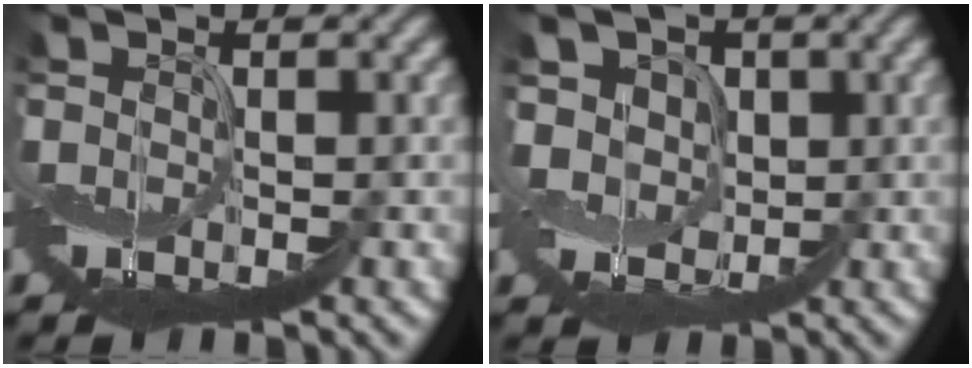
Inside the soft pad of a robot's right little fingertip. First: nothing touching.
{"total": 3.5, "force": [2.8, 2.2, 0.0], "torque": [-0.007, 0.031, 0.013]}